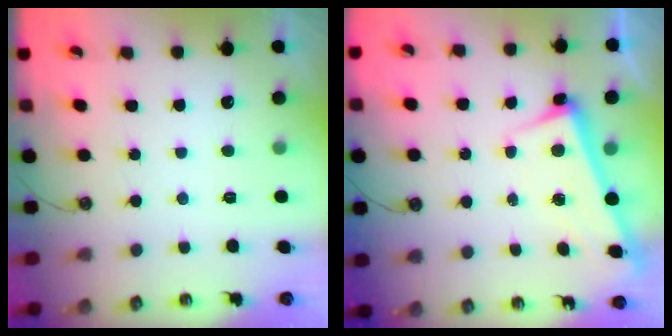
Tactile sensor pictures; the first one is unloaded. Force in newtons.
{"total": 2.6, "press": 2.5, "slide": 0.7}